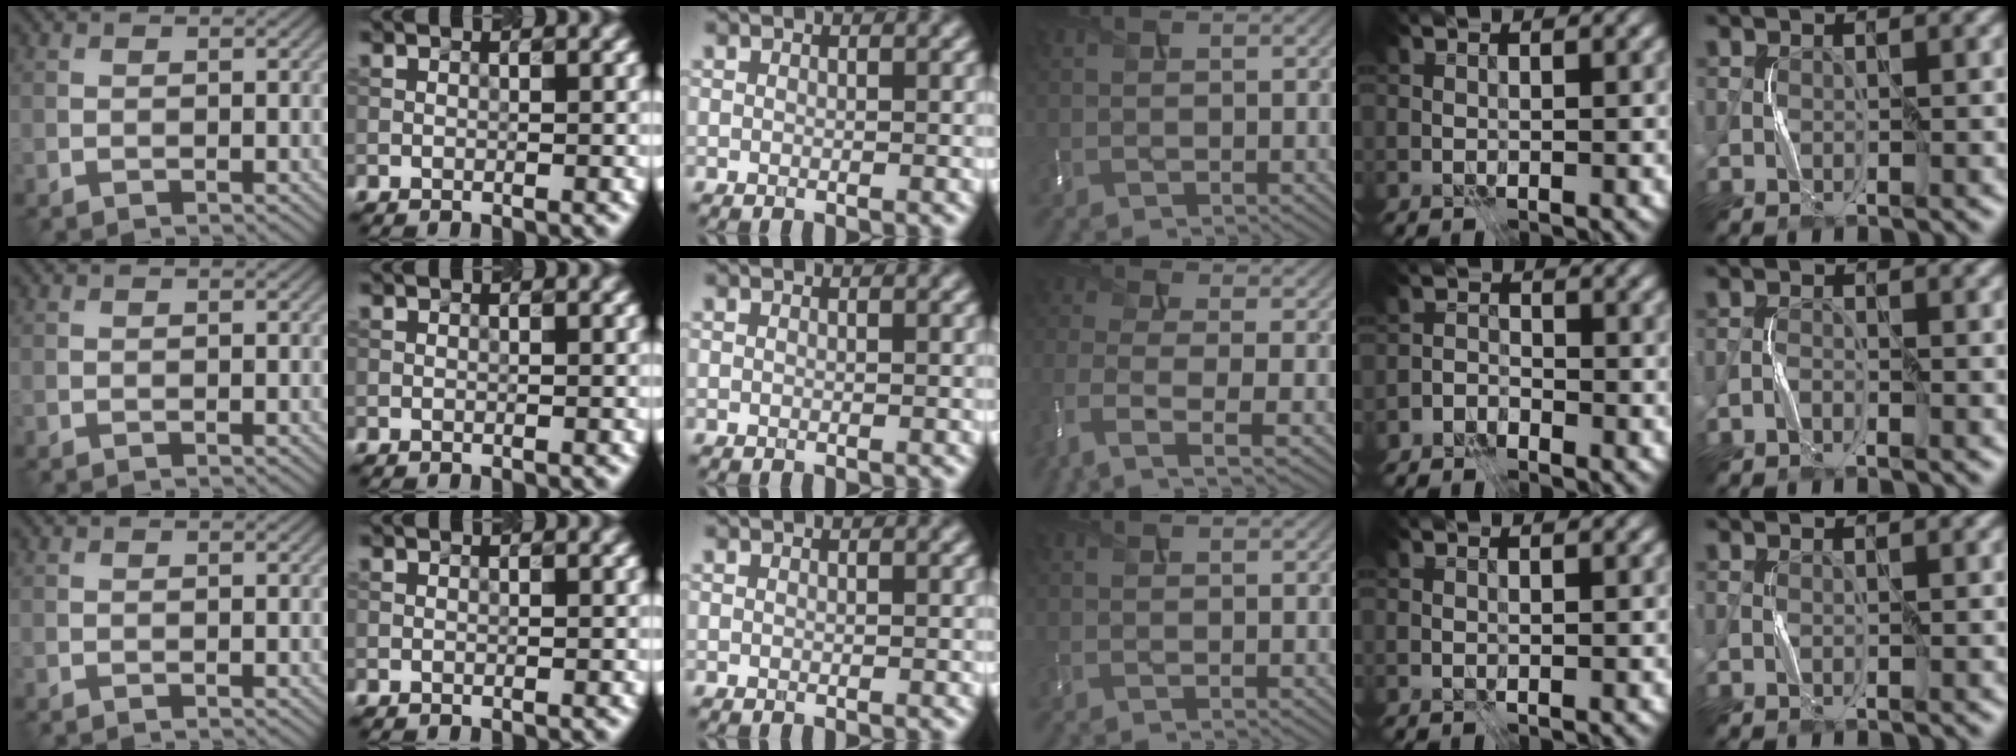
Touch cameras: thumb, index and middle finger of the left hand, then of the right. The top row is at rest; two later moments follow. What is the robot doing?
{"motion": "press", "object": "memory foam"}